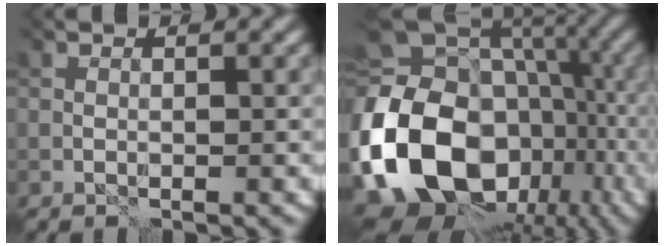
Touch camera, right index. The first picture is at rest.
{"total": 20.5, "force": [-5.7, 15.7, 11.9], "torque": [-0.246, -0.017, -0.089]}